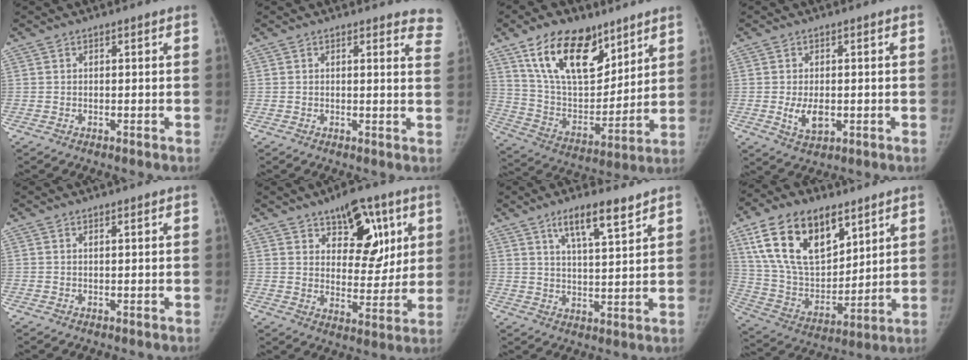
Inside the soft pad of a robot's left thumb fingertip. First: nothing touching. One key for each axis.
{"total": 6.8, "fx": 6.4, "fy": 1.7, "fz": 1.5, "tx": 0.026, "ty": -0.034, "tz": 0.037}
{"total": 20.8, "fx": 12.6, "fy": 11.1, "fz": 12.2, "tx": -0.166, "ty": -0.054, "tz": 0.233}
{"total": 4.8, "fx": -0.6, "fy": 2.8, "fz": 3.9, "tx": -0.065, "ty": -0.009, "tz": -0.003}
{"total": 0.6, "fx": 0.5, "fy": 0.0, "fz": 0.4, "tx": -0.006, "ty": -0.003, "tz": 0.011}
{"total": 13.9, "fx": 6.9, "fy": 7.8, "fz": 9.2, "tx": -0.080, "ty": -0.035, "tz": 0.107}
{"total": 8.7, "fx": 5.9, "fy": 1.9, "fz": 6.1, "tx": -0.094, "ty": -0.034, "tz": 0.105}
{"total": 21.8, "fx": 11.4, "fy": 12.1, "fz": 14.1, "tx": -0.225, "ty": -0.041, "tz": 0.217}